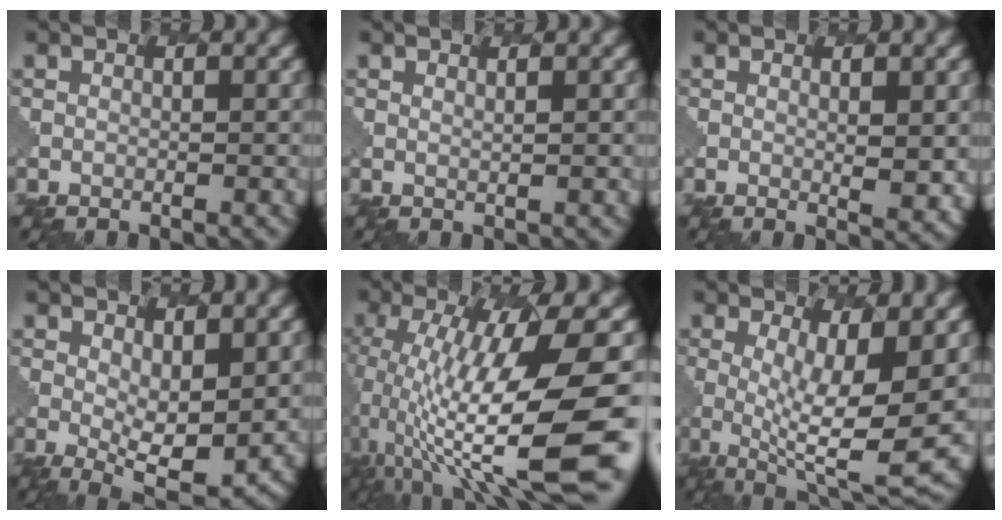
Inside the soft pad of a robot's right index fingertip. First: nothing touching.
{"total": 0.9, "force": [0.9, 0.2, 0.2], "torque": [-0.002, -0.004, 0.010]}
{"total": 2.3, "force": [0.8, 0.5, 2.1], "torque": [-0.032, -0.009, 0.018]}
{"total": 5.0, "force": [0.6, 2.1, 4.4], "torque": [-0.076, -0.010, 0.016]}
{"total": 15.1, "force": [-1.5, 3.9, 14.5], "torque": [-0.241, -0.010, -0.012]}
{"total": 9.0, "force": [0.1, 2.6, 8.6], "torque": [-0.141, -0.017, 0.006]}